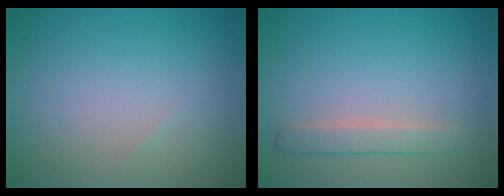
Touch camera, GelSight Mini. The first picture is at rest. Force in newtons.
{"total": 1.8, "press": 1.8, "slide": 0.1}